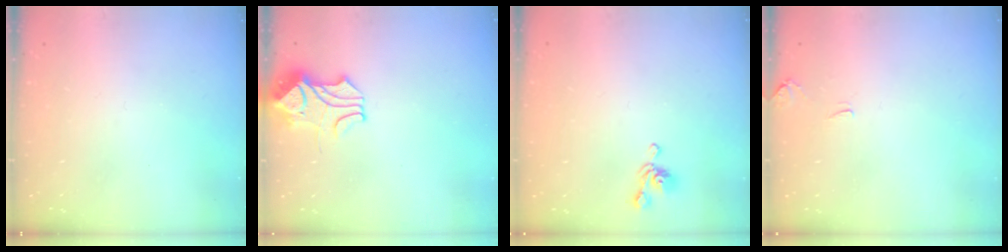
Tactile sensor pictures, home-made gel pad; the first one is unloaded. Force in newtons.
{"total": 2.1, "press": 1.8, "slide": 0.9}
{"total": 5.1, "press": 5.1, "slide": 0.2}
{"total": 0.6, "press": 0.1, "slide": 0.6}